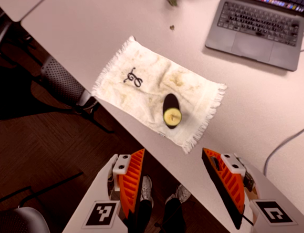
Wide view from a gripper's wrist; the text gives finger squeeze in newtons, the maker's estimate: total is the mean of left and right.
{"total": 0.0}